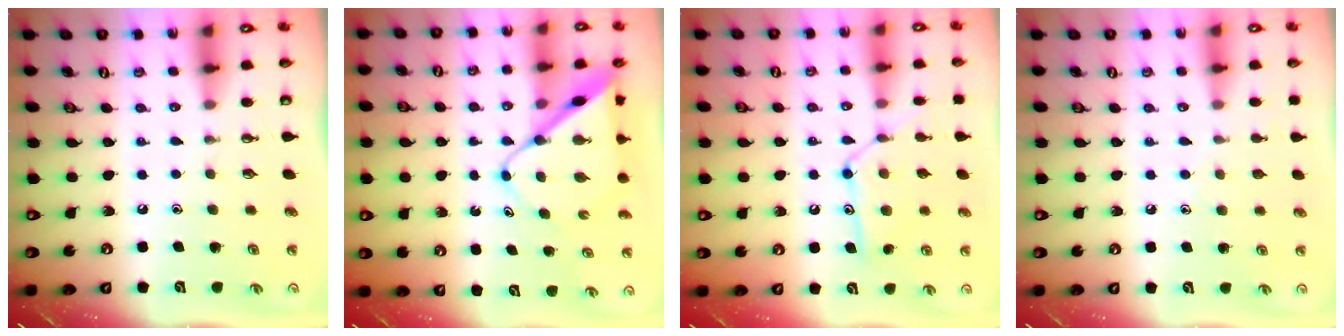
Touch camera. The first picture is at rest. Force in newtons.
{"total": 9.8, "press": 9.8, "slide": 0.6}
{"total": 13.7, "press": 13.7, "slide": 0.9}
{"total": 3.8, "press": 3.8, "slide": 0.3}